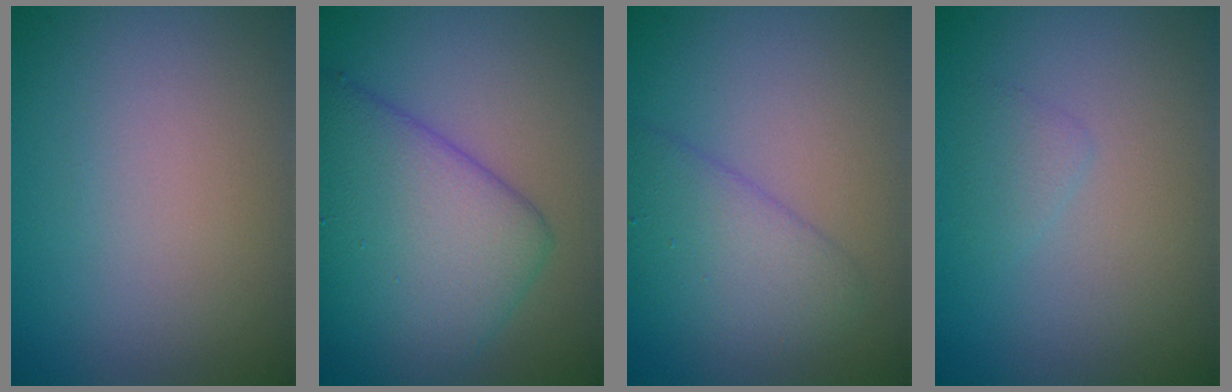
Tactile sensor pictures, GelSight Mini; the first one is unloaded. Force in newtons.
{"total": 8.3, "press": 8.3, "slide": 0.3}
{"total": 3.5, "press": 3.5, "slide": 0.3}
{"total": 1.0, "press": 1.0, "slide": 0.1}